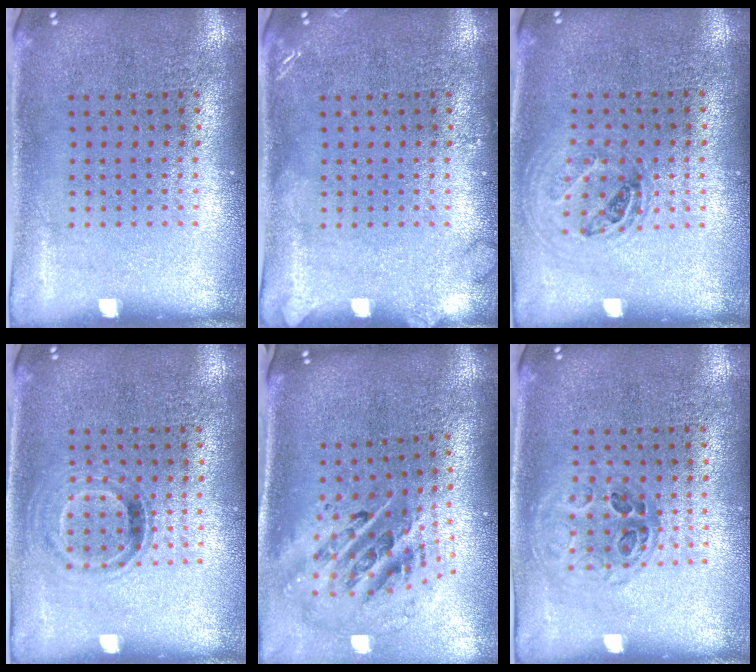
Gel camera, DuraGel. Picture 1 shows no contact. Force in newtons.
{"total": 1.3, "press": 1.3, "slide": 0.2}
{"total": 1.1, "press": 1.0, "slide": 0.4}
{"total": 0.9, "press": 0.8, "slide": 0.3}
{"total": 2.3, "press": 1.6, "slide": 1.7}
{"total": 0.9, "press": 0.9, "slide": 0.2}